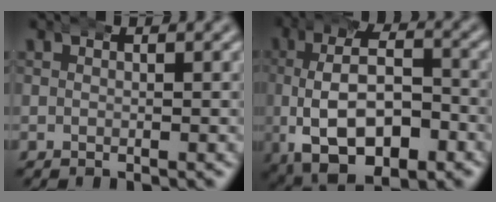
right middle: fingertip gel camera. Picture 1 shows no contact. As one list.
[{"total": 12.5, "force": [-2.9, 8.0, 9.1], "torque": [-0.177, -0.035, -0.028]}]